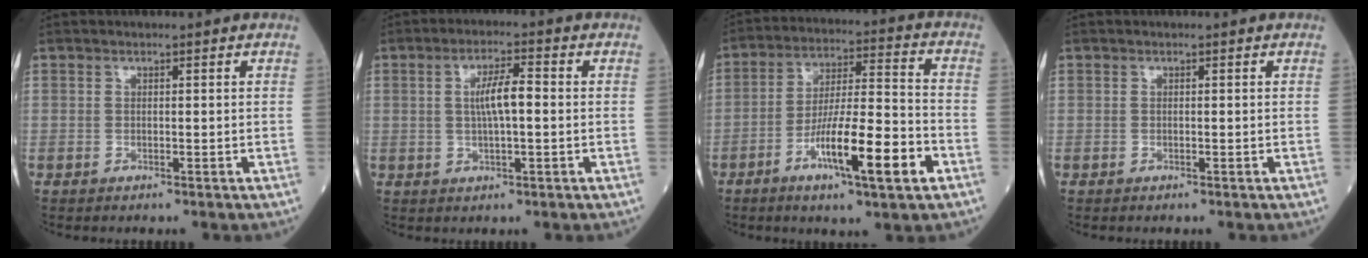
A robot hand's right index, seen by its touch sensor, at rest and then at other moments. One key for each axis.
{"total": 5.2, "fx": 0.3, "fy": 0.9, "fz": 5.1, "tx": -0.094, "ty": 0.010, "tz": 0.005}
{"total": 13.9, "fx": -5.9, "fy": 1.3, "fz": 12.5, "tx": -0.218, "ty": -0.006, "tz": -0.100}
{"total": 0.0}